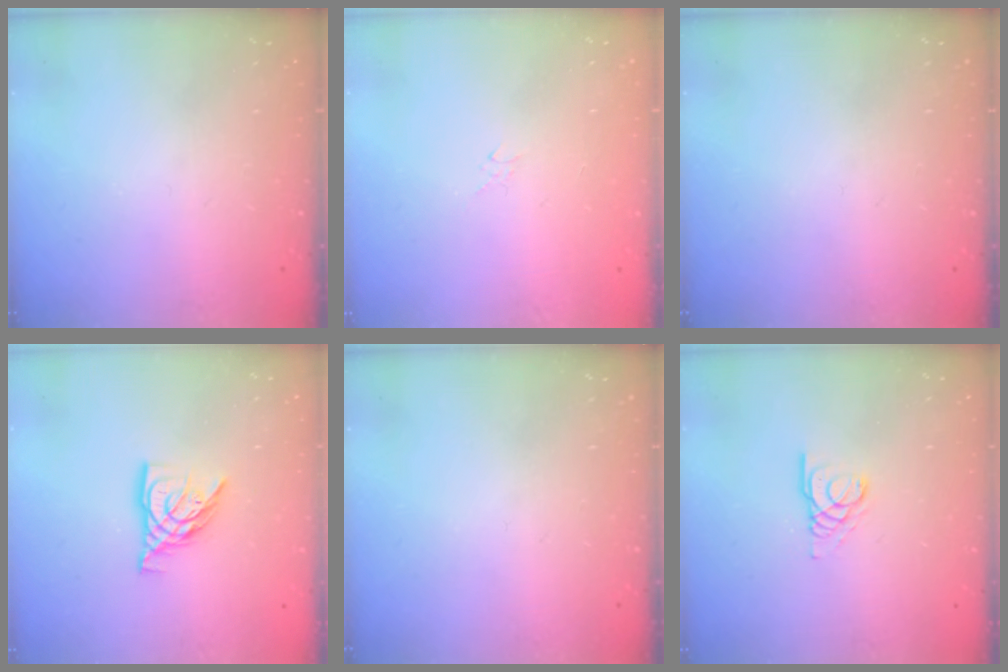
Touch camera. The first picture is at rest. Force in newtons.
{"total": 1.3, "press": 1.3, "slide": 0.1}
{"total": 0.0}
{"total": 9.2, "press": 9.1, "slide": 0.9}
{"total": 0.0}
{"total": 3.4, "press": 3.4, "slide": 0.3}